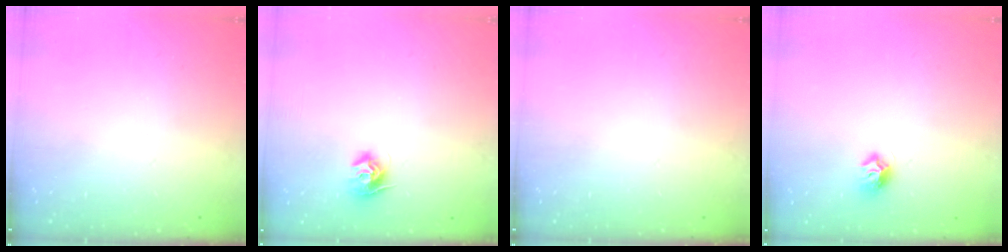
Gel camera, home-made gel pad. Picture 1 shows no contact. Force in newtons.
{"total": 8.8, "press": 8.8, "slide": 0.2}
{"total": 0.0}
{"total": 8.2, "press": 8.2, "slide": 0.7}